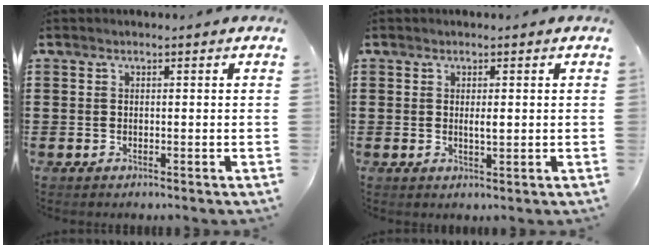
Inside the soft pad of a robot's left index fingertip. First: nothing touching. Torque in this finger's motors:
{"motor_torque": [0.59, 0.05, 0.07, 0.02]}